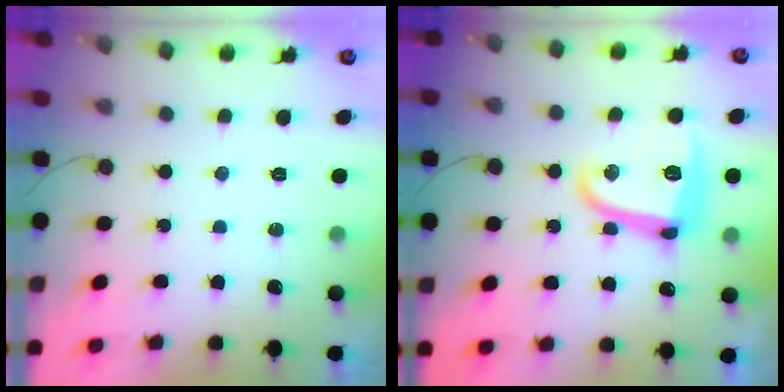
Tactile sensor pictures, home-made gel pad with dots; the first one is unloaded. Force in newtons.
{"total": 12.9, "press": 12.8, "slide": 0.6}